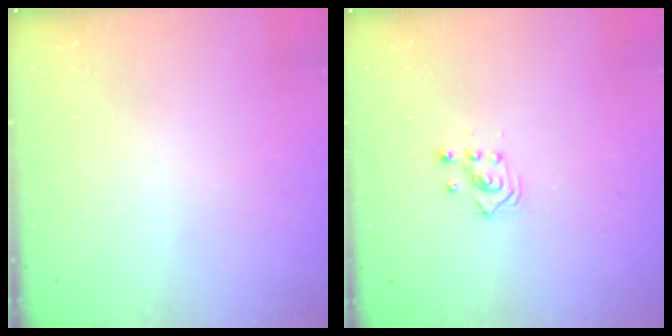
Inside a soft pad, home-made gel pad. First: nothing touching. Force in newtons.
{"total": 2.3, "press": 2.3, "slide": 0.3}